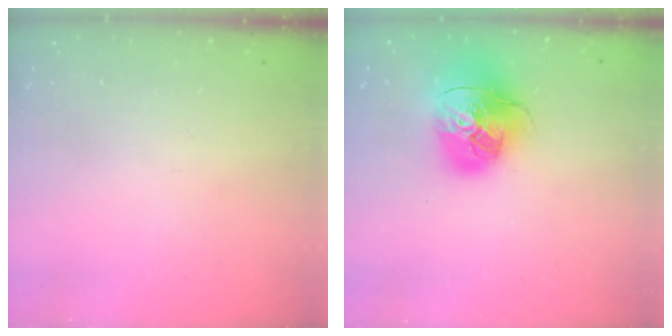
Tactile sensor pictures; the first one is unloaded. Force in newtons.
{"total": 18.0, "press": 17.8, "slide": 2.8}